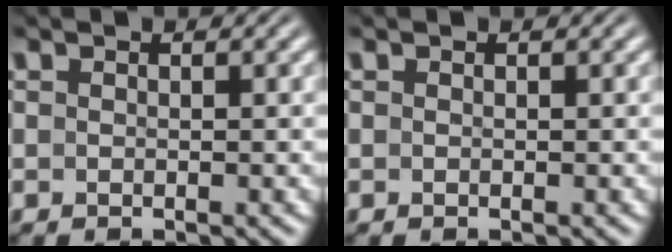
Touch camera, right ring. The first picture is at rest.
{"total": 0.0}